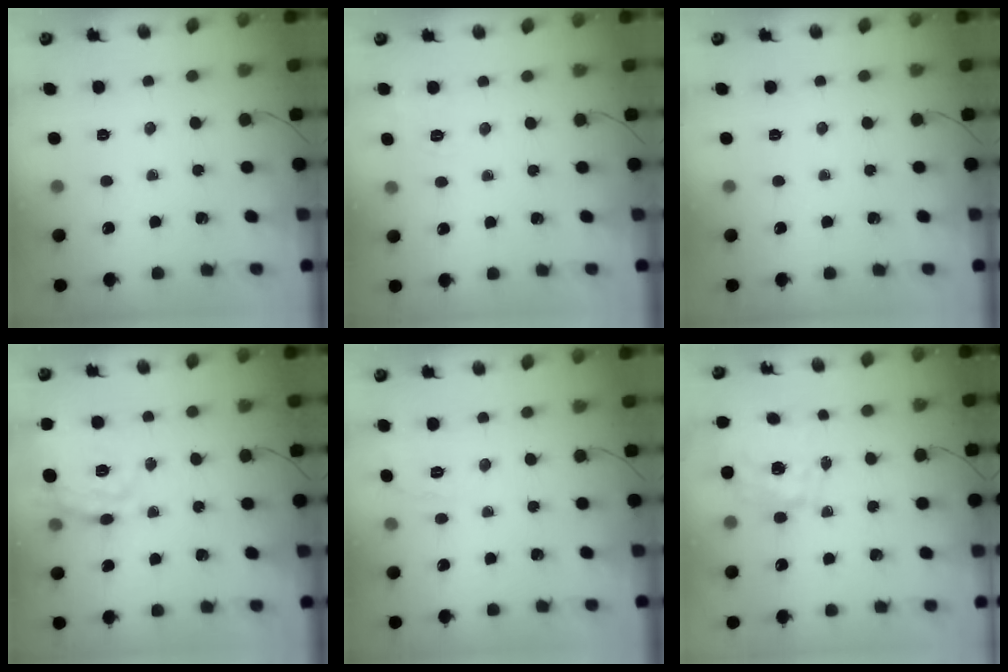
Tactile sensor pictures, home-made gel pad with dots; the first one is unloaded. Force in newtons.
{"total": 2.9, "press": 2.1, "slide": 2.0}
{"total": 0.0}
{"total": 19.2, "press": 19.2, "slide": 0.1}
{"total": 7.1, "press": 6.9, "slide": 1.8}
{"total": 1.5, "press": 1.3, "slide": 0.8}